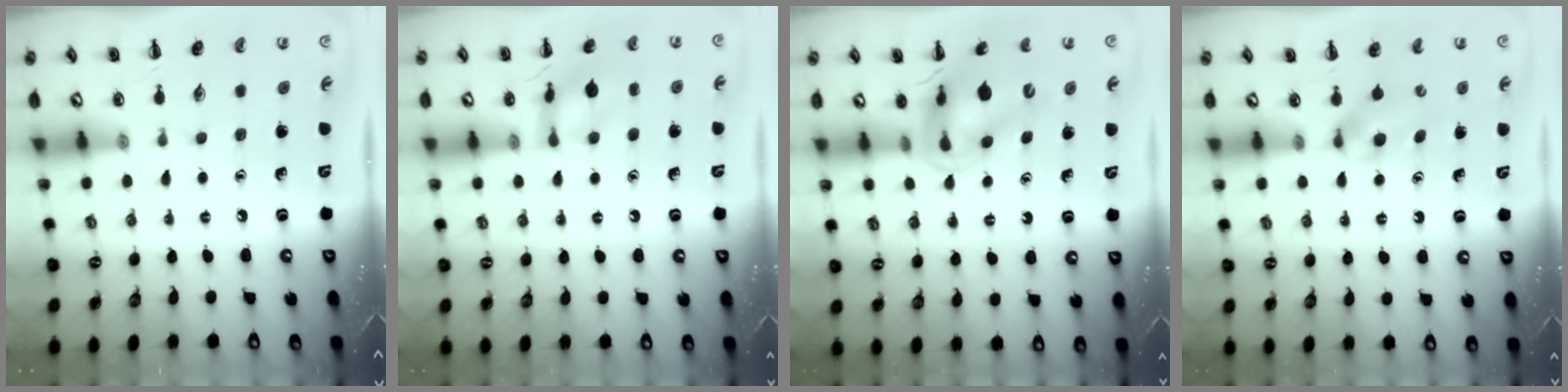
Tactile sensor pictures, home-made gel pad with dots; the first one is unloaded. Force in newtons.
{"total": 11.4, "press": 11.4, "slide": 0.9}
{"total": 12.4, "press": 11.9, "slide": 3.4}
{"total": 3.9, "press": 3.7, "slide": 1.4}